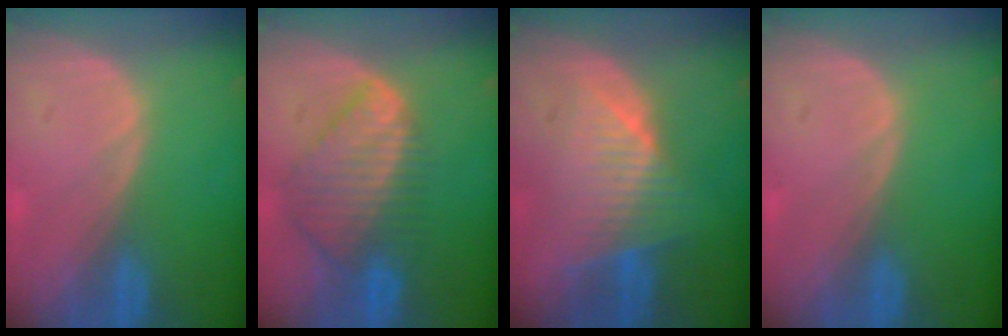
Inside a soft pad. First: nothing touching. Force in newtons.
{"total": 9.0, "press": 7.7, "slide": 4.5}
{"total": 8.1, "press": 7.1, "slide": 3.9}
{"total": 0.0}